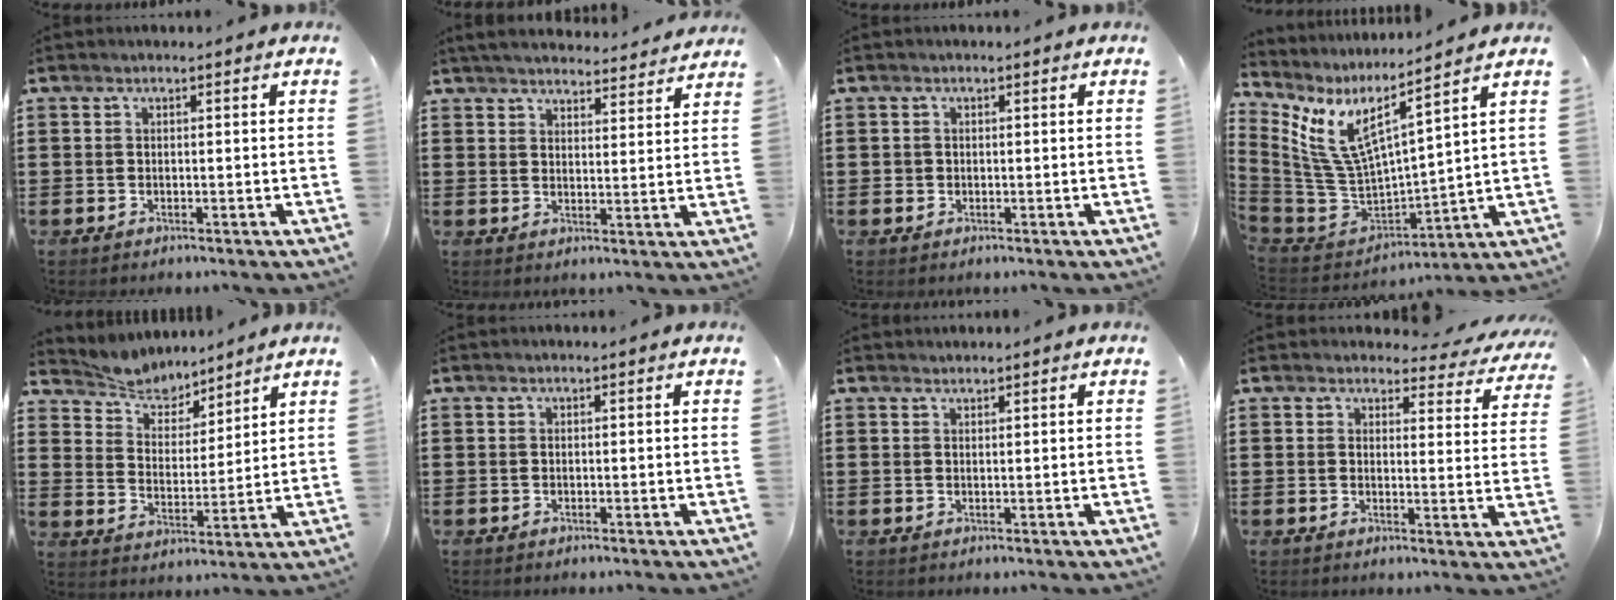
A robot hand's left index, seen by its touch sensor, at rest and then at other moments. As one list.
[{"total": 4.3, "force": [4.3, 0.2, 0.6], "torque": [-0.028, -0.023, 0.076]}, {"total": 0.9, "force": [0.1, 0.9, 0.1], "torque": [-0.003, 0.006, 0.000]}, {"total": 8.2, "force": [4.0, 2.4, 6.7], "torque": [-0.176, -0.056, 0.062]}, {"total": 5.9, "force": [5.6, 1.6, 0.7], "torque": [-0.043, -0.028, 0.099]}, {"total": 0.0}, {"total": 0.8, "force": [0.8, 0.0, 0.1], "torque": [-0.003, -0.002, 0.017]}, {"total": 3.3, "force": [2.9, 1.2, 0.8], "torque": [-0.023, -0.014, 0.049]}]